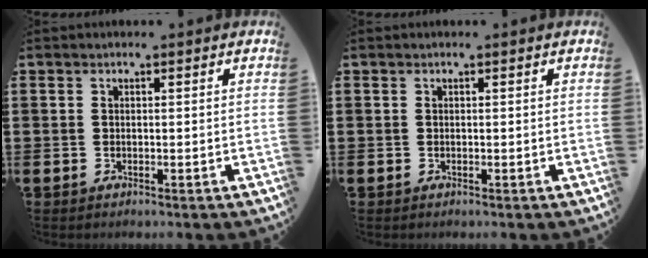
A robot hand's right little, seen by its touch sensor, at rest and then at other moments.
{"total": 0.0}